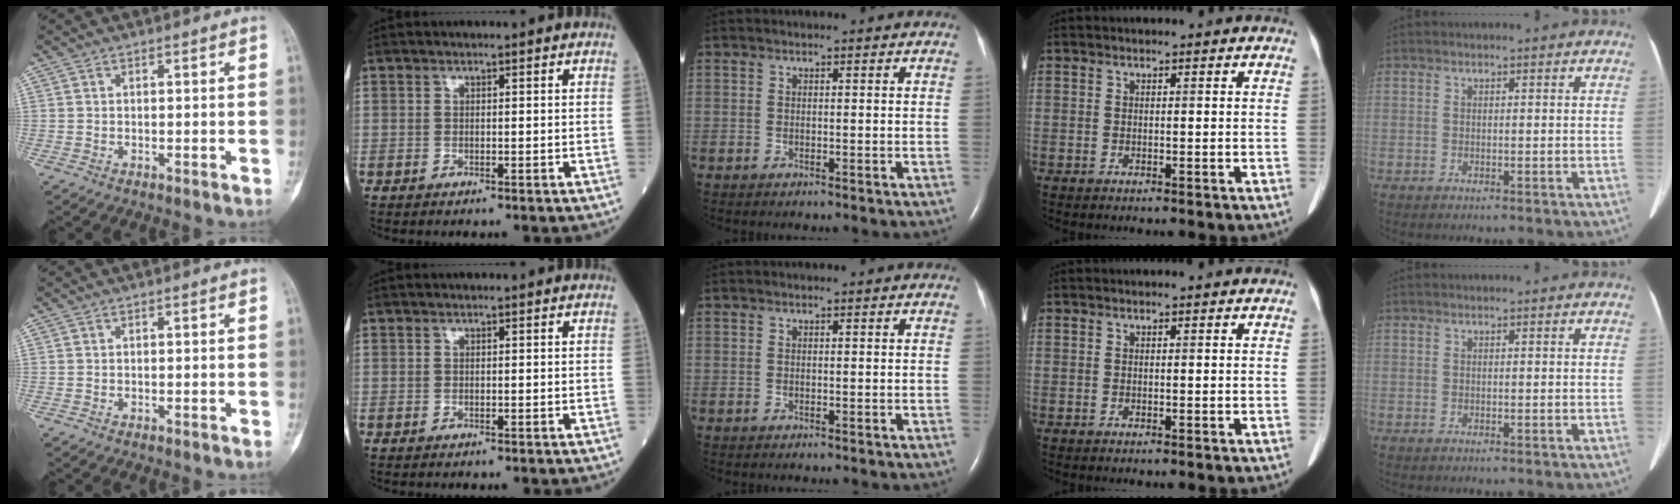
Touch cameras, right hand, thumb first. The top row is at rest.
{}